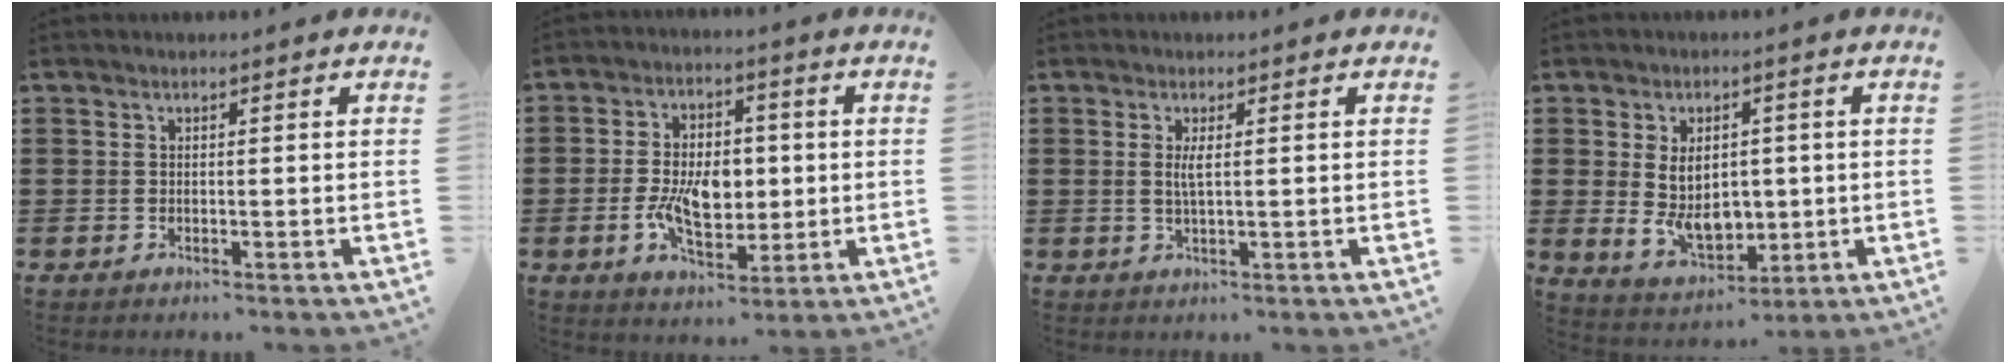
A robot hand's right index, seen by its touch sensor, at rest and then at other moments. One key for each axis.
{"total": 8.6, "fx": -0.8, "fy": 5.3, "fz": 6.7, "tx": -0.125, "ty": 0.003, "tz": -0.019}
{"total": 2.3, "fx": 0.4, "fy": 0.4, "fz": 2.2, "tx": -0.044, "ty": -0.001, "tz": 0.005}
{"total": 7.6, "fx": 0.1, "fy": 5.1, "fz": 5.6, "tx": -0.098, "ty": 0.003, "tz": -0.003}